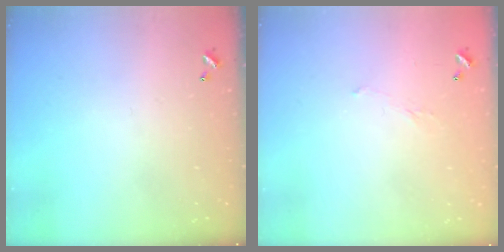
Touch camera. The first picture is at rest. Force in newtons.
{"total": 5.4, "press": 5.4, "slide": 0.8}